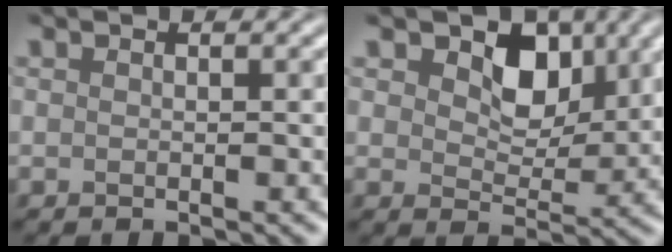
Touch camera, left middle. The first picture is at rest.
{"total": 4.0, "force": [2.0, 2.6, 2.2], "torque": [-0.044, -0.003, 0.030]}